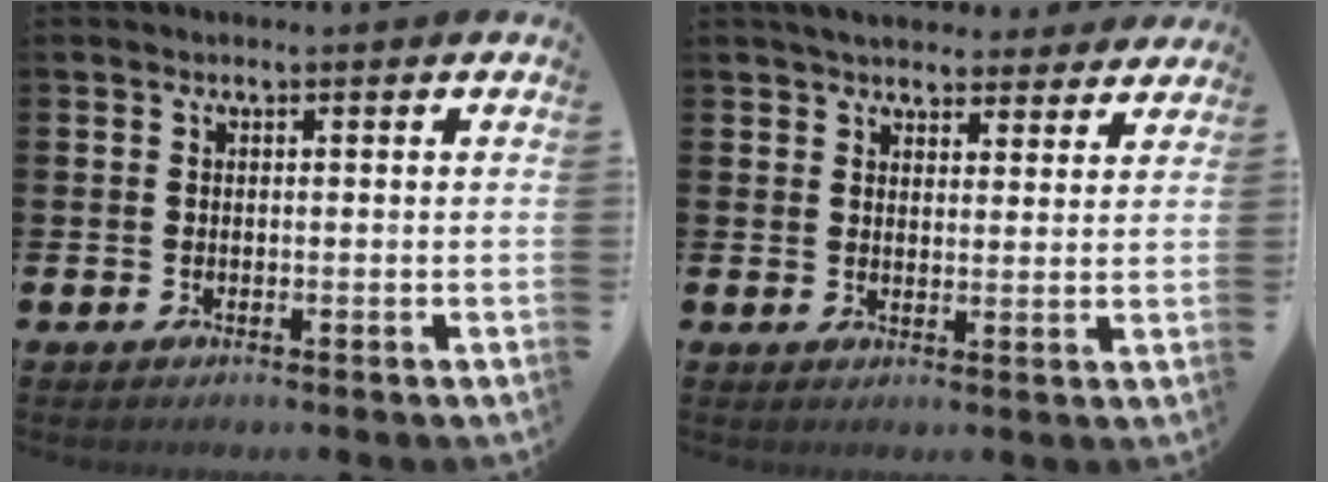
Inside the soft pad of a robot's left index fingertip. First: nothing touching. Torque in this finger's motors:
{"motor_torque": [1.14, -1.00, 0.73, 0.05]}